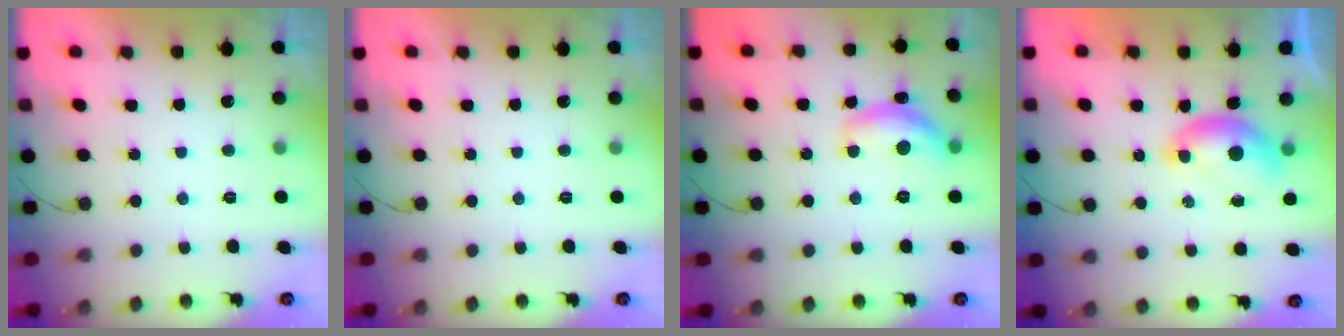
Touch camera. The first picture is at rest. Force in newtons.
{"total": 0.0}
{"total": 12.6, "press": 12.6, "slide": 0.5}
{"total": 6.7, "press": 6.6, "slide": 0.9}